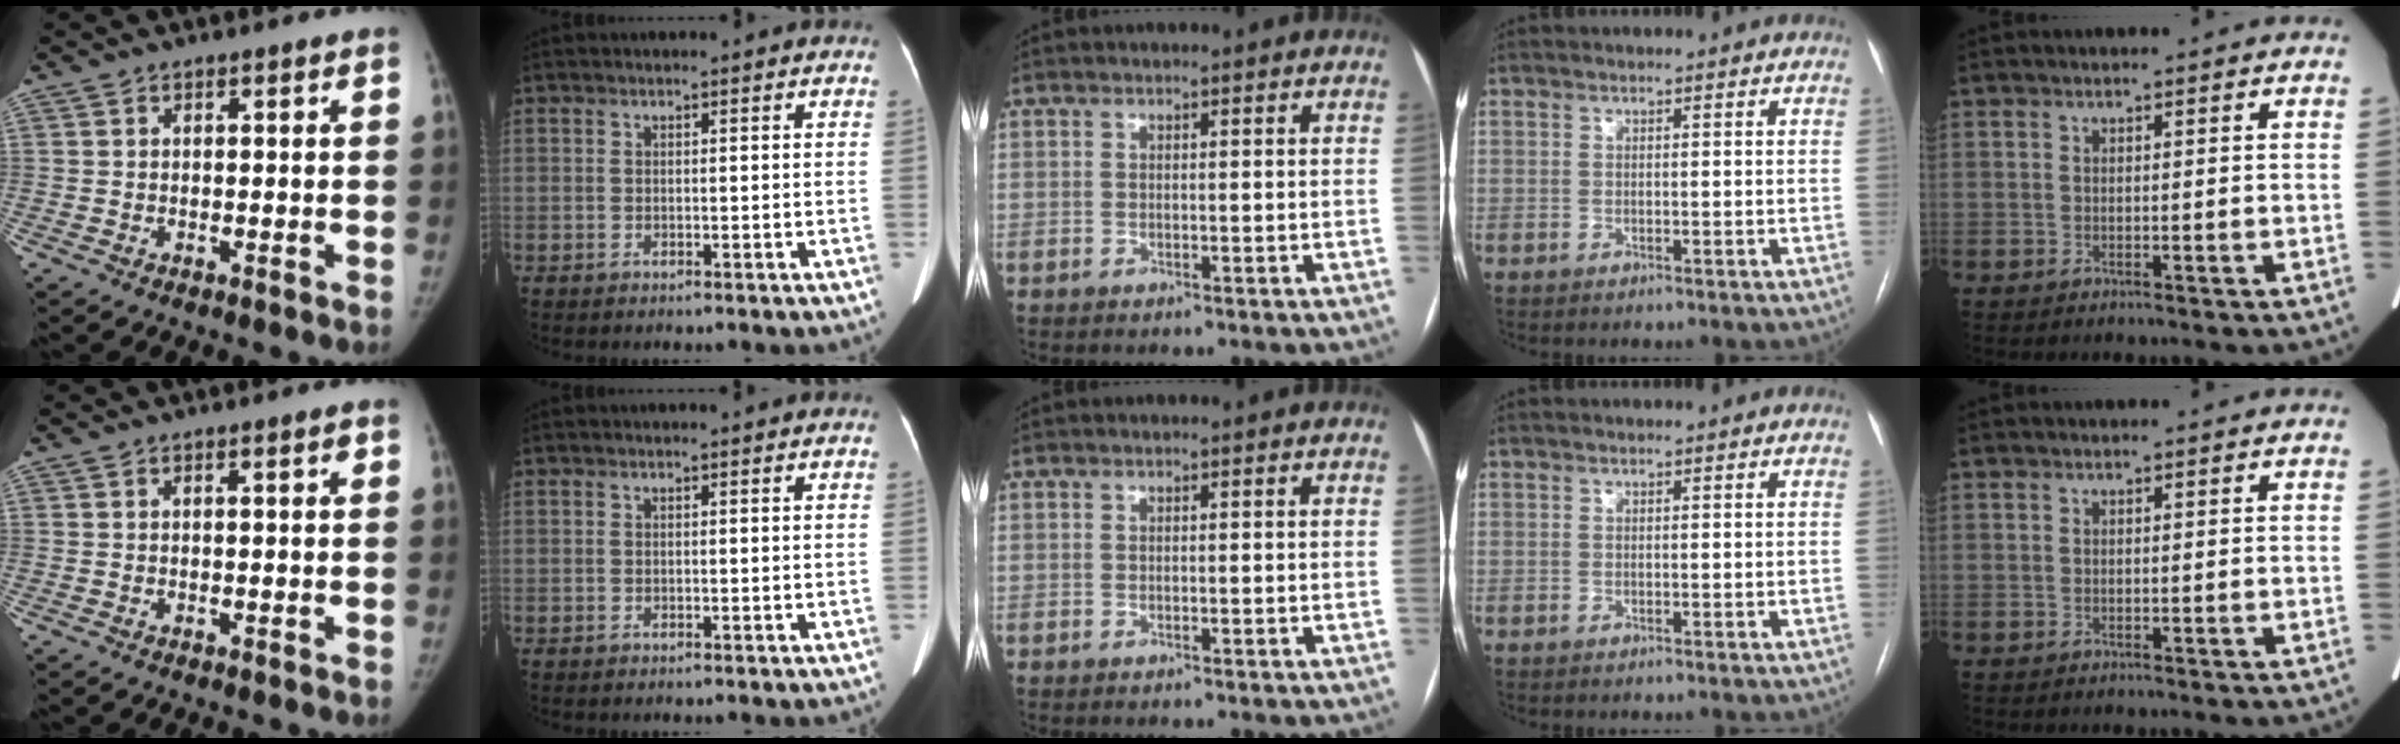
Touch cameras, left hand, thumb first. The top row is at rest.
{"thumb": {"total": 1.0, "force": [0.3, 0.1, 0.9], "torque": [-0.015, 0.002, 0.004]}}